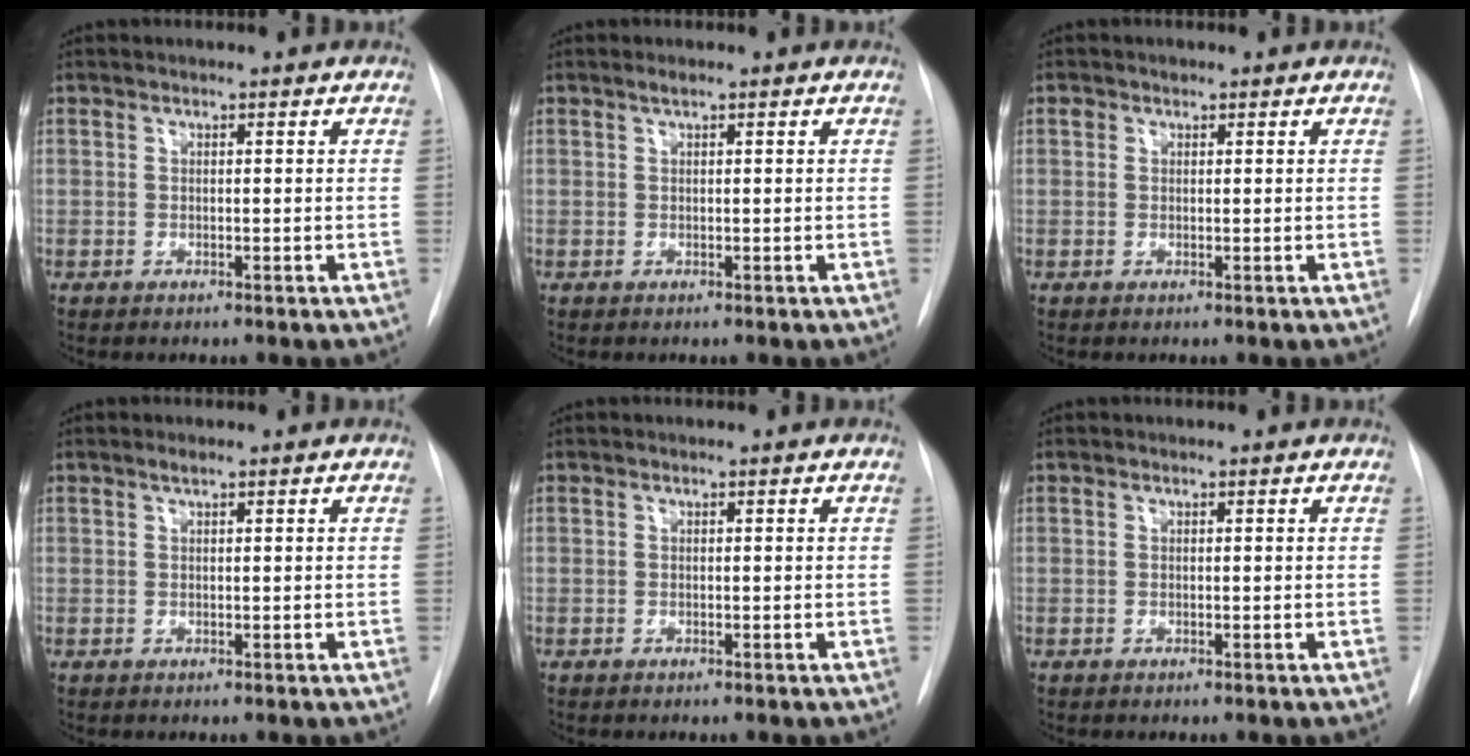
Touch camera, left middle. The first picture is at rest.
{"total": 0.6, "force": [0.5, 0.0, 0.4], "torque": [-0.010, 0.002, 0.009]}
{"total": 0.9, "force": [0.5, 0.7, 0.1], "torque": [0.002, 0.006, 0.005]}
{"total": 0.7, "force": [0.5, 0.0, 0.4], "torque": [-0.010, 0.001, 0.011]}
{"total": 0.0}
{"total": 0.0}